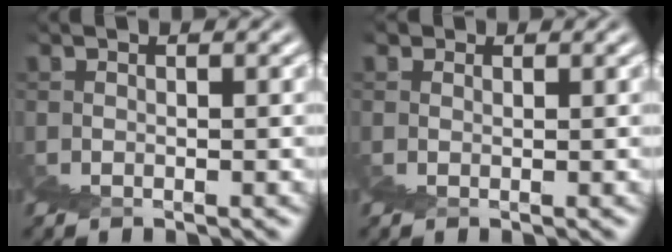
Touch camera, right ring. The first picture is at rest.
{"total": 0.8, "force": [0.6, 0.5, -0.1], "torque": [0.014, -0.002, 0.008]}